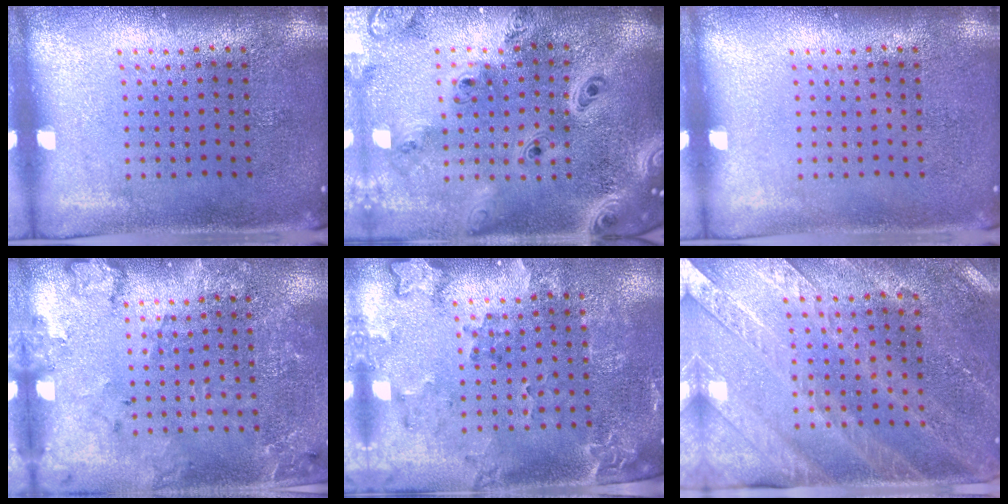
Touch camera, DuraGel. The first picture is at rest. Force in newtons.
{"total": 3.9, "press": 3.0, "slide": 2.5}
{"total": 0.0}
{"total": 1.8, "press": 1.8, "slide": 0.3}
{"total": 1.9, "press": 1.7, "slide": 1.0}
{"total": 2.9, "press": 2.7, "slide": 1.1}